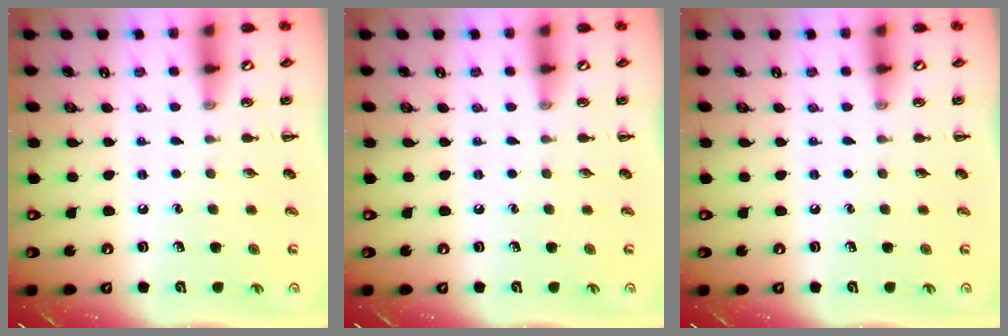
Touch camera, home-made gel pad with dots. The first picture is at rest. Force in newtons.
{"total": 0.0}
{"total": 0.0}